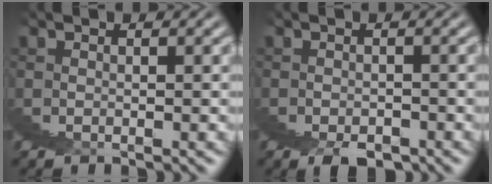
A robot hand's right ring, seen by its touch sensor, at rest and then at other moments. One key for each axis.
{"total": 1.1, "fx": -0.1, "fy": -1.1, "fz": -0.3, "tx": 0.020, "ty": 0.022, "tz": -0.010}